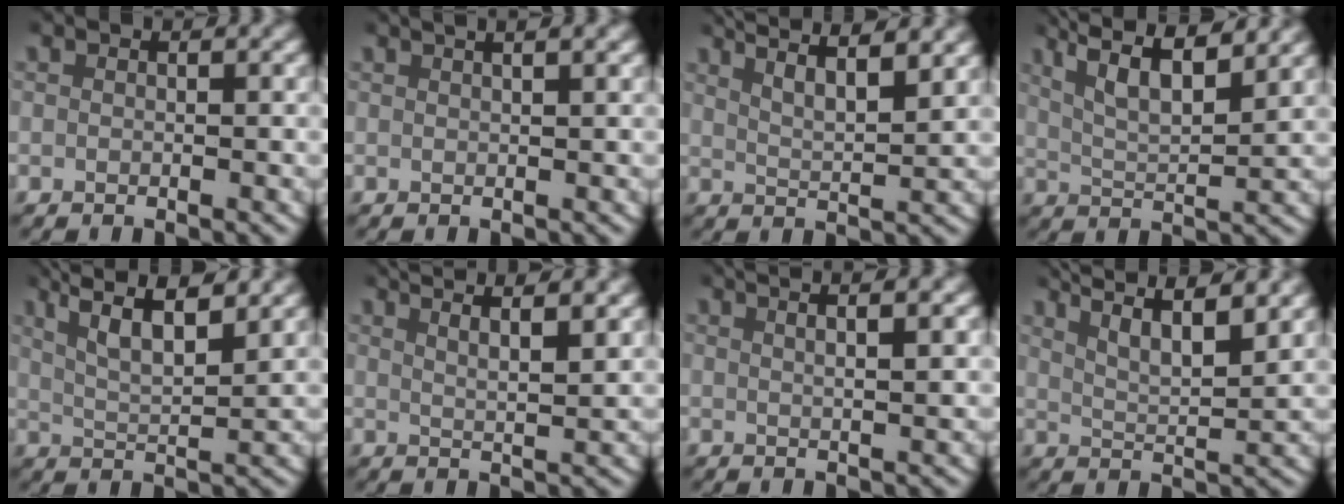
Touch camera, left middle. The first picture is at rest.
{"total": 3.3, "force": [2.2, 0.8, 2.2], "torque": [-0.027, 0.015, 0.030]}
{"total": 7.2, "force": [5.0, 2.5, 4.4], "torque": [-0.062, 0.015, 0.071]}
{"total": 7.2, "force": [4.4, 2.6, 5.1], "torque": [-0.091, 0.003, 0.070]}
{"total": 6.6, "force": [4.0, 2.1, 4.7], "torque": [-0.082, 0.006, 0.063]}
{"total": 5.8, "force": [4.1, 1.8, 3.7], "torque": [-0.056, 0.008, 0.061]}
{"total": 5.1, "force": [3.4, 1.4, 3.5], "torque": [-0.047, 0.015, 0.048]}
{"total": 8.6, "force": [5.7, 3.3, 5.6], "torque": [-0.074, 0.020, 0.079]}